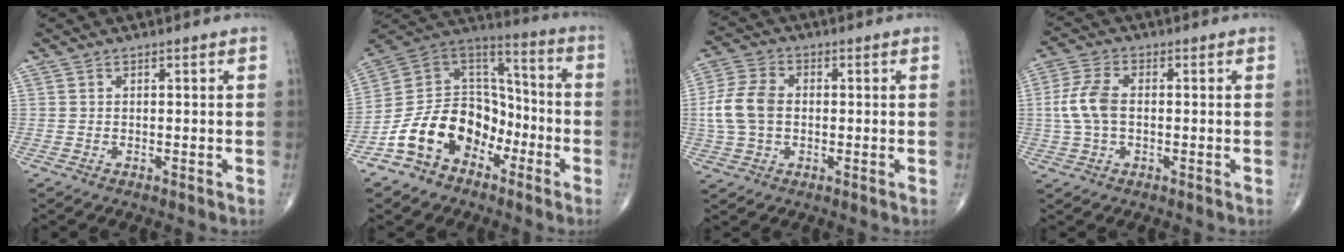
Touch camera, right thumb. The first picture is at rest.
{"total": 16.7, "force": [-7.8, 12.1, 8.5], "torque": [-0.110, 0.087, -0.147]}
{"total": 9.0, "force": [-0.1, 6.3, 6.5], "torque": [-0.136, 0.016, -0.007]}
{"total": 7.2, "force": [0.0, 4.2, 5.9], "torque": [-0.134, 0.015, -0.005]}